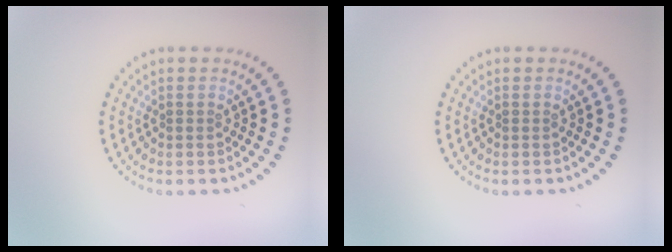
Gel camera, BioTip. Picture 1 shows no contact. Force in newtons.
{"total": 0.0}